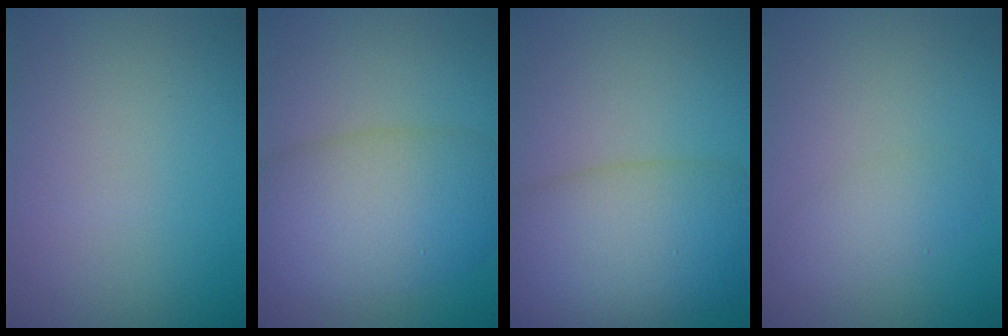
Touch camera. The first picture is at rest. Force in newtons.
{"total": 8.6, "press": 8.6, "slide": 0.2}
{"total": 9.1, "press": 9.1, "slide": 0.2}
{"total": 1.9, "press": 1.9, "slide": 0.1}